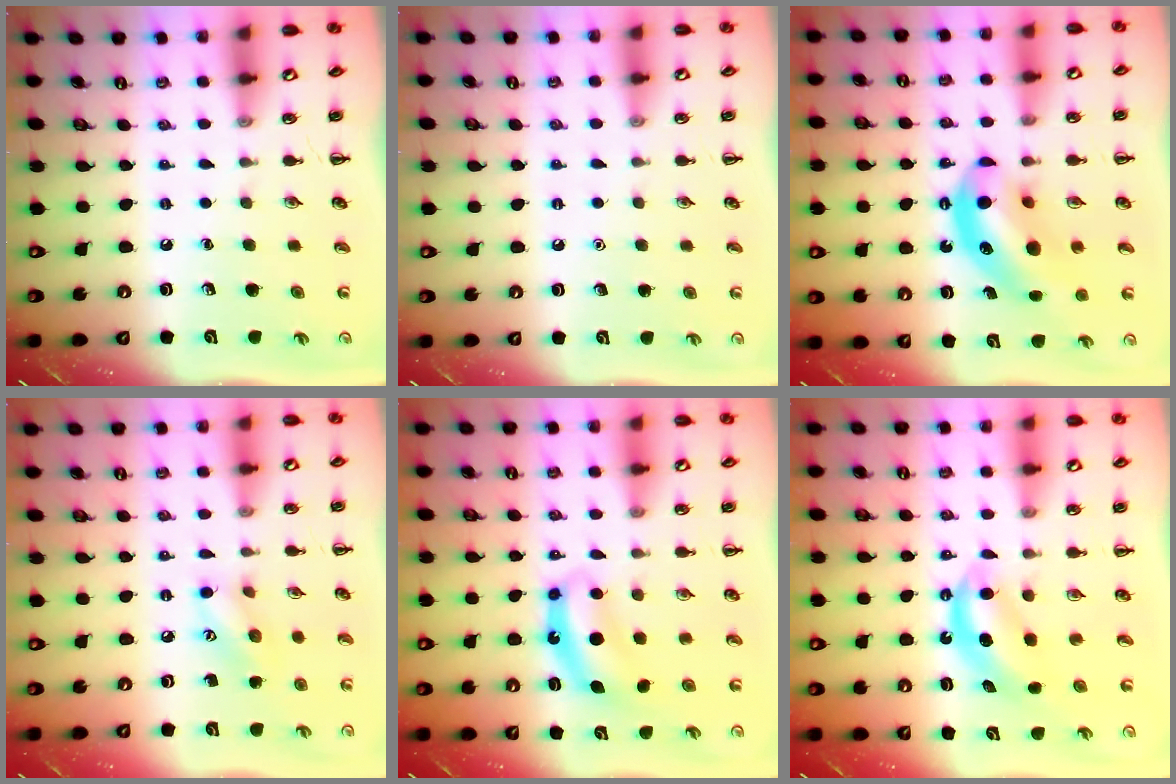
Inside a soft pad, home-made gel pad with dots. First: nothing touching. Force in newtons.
{"total": 1.6, "press": 1.6, "slide": 0.1}
{"total": 12.1, "press": 11.6, "slide": 3.2}
{"total": 8.1, "press": 8.1, "slide": 0.7}
{"total": 7.1, "press": 7.1, "slide": 0.6}
{"total": 6.3, "press": 6.2, "slide": 1.0}